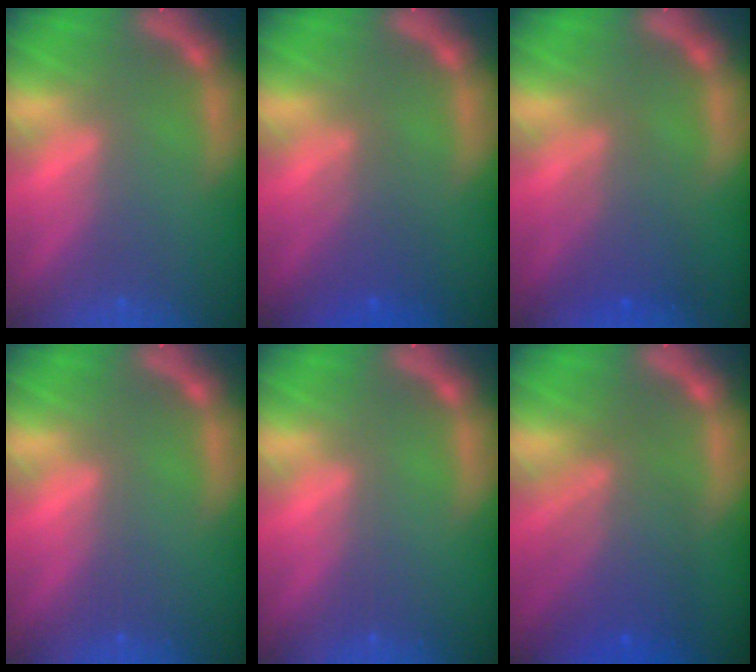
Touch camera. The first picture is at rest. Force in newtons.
{"total": 3.0}
{"total": 3.4}
{"total": 0.0}
{"total": 0.0}
{"total": 6.5}